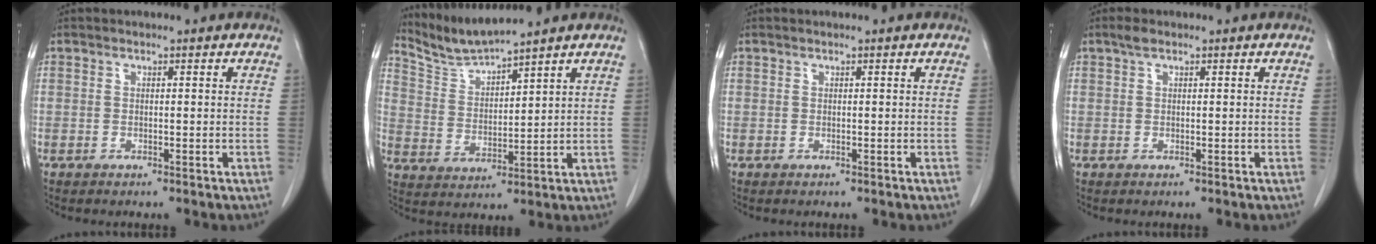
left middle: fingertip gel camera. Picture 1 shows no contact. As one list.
[{"total": 6.1, "force": [5.9, -1.4, 0.3], "torque": [-0.024, -0.009, 0.133]}, {"total": 0.0}, {"total": 1.2, "force": [0.9, 0.4, 0.8], "torque": [-0.018, 0.010, 0.016]}]